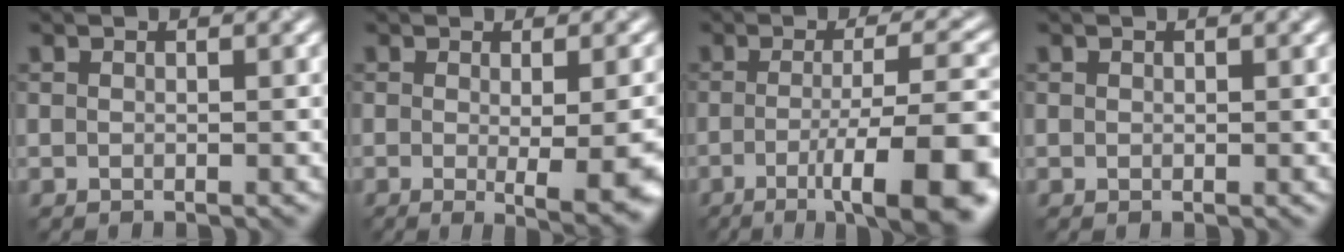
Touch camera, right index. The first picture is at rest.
{"total": 5.9, "force": [-1.2, 1.1, 5.7], "torque": [-0.067, -0.015, -0.012]}
{"total": 11.4, "force": [-3.6, 2.7, 10.5], "torque": [-0.125, -0.005, -0.050]}
{"total": 0.0}